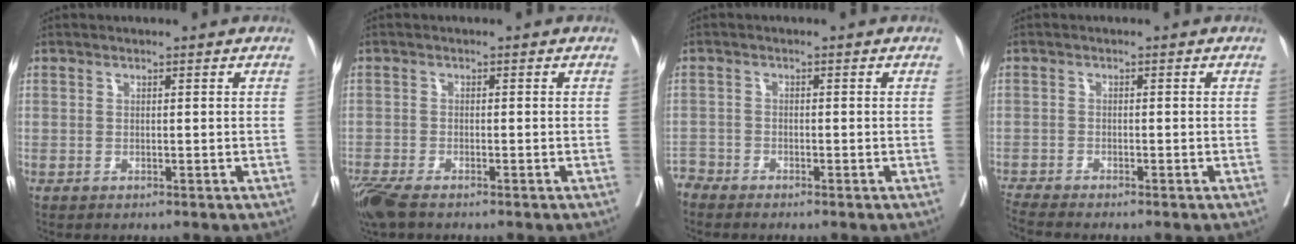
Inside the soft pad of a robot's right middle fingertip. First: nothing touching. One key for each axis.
{"total": 5.3, "fx": -4.0, "fy": 1.4, "fz": 3.2, "tx": -0.065, "ty": -0.015, "tz": -0.074}
{"total": 2.1, "fx": -2.0, "fy": 0.3, "fz": -0.4, "tx": 0.016, "ty": -0.005, "tz": -0.041}
{"total": 3.7, "fx": -3.4, "fy": -1.1, "fz": 1.0, "tx": -0.020, "ty": -0.009, "tz": -0.063}